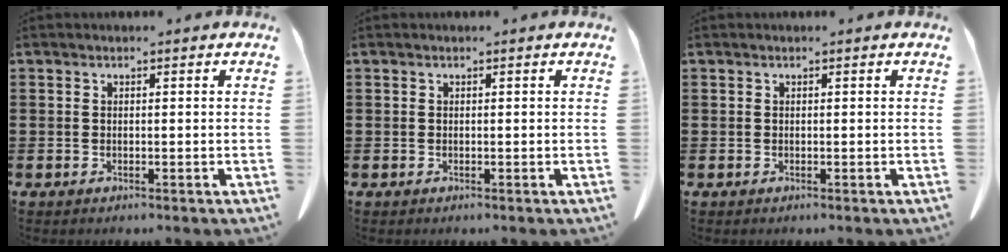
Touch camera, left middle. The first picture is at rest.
{"total": 0.0}
{"total": 0.0}